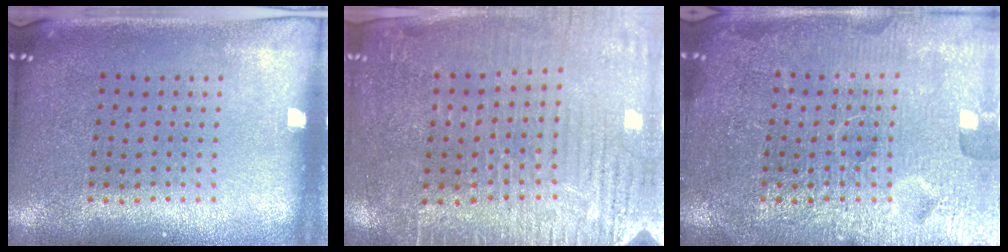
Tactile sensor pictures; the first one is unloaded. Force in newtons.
{"total": 3.5, "press": 3.3, "slide": 0.9}
{"total": 7.2, "press": 7.2, "slide": 1.0}